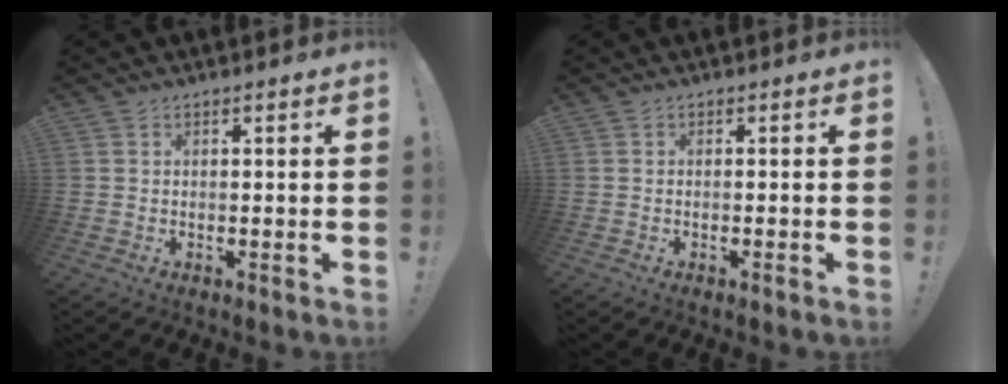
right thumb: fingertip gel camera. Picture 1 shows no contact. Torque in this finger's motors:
{"motor_torque": [0.12, -0.01, 0.44, -0.16, 0.00]}